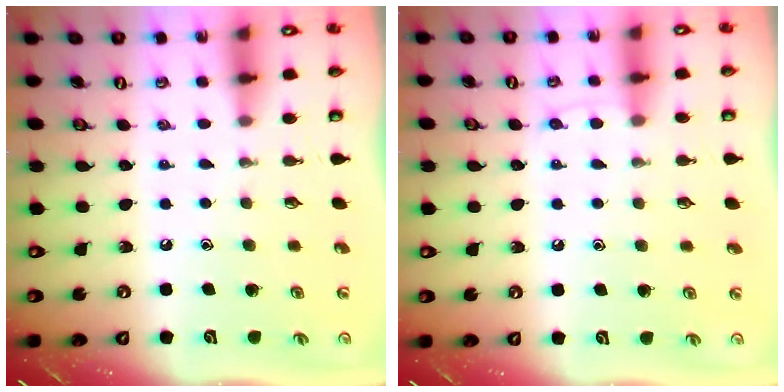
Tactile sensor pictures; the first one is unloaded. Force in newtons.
{"total": 5.1, "press": 5.1, "slide": 0.7}